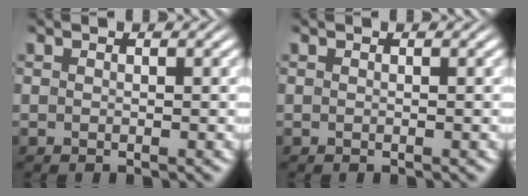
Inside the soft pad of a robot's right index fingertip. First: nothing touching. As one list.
[{"total": 0.0}]